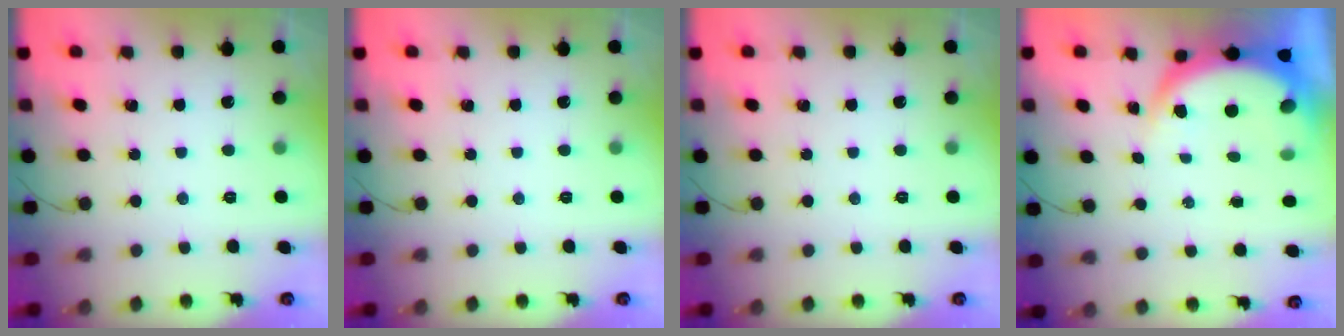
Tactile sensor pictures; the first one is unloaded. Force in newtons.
{"total": 0.0}
{"total": 0.0}
{"total": 6.4, "press": 6.3, "slide": 1.1}